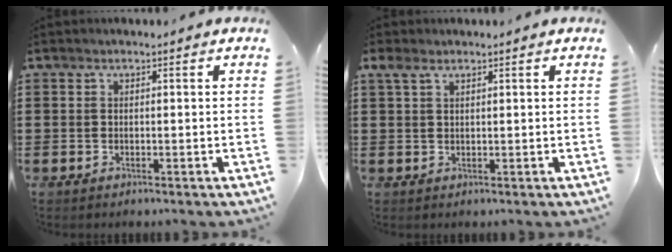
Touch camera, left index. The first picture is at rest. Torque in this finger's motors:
{"motor_torque": [1.85, -0.30, 0.05, 0.03]}